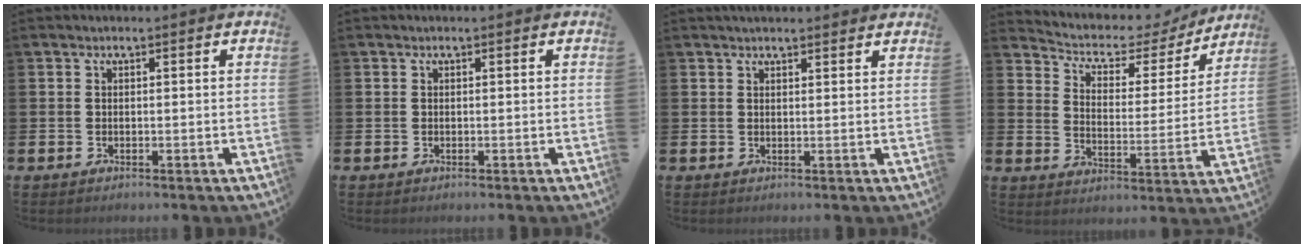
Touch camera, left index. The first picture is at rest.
{"total": 0.0}
{"total": 1.8, "force": [1.8, 0.3, 0.3], "torque": [-0.007, -0.002, 0.032]}
{"total": 5.0, "force": [4.4, 2.2, 1.0], "torque": [-0.049, -0.035, 0.066]}